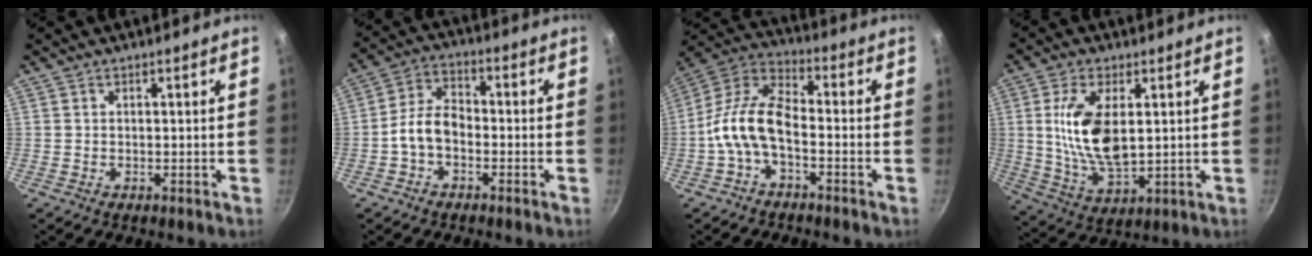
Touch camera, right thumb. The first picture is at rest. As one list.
[{"total": 7.4, "force": [-2.0, 4.9, 5.2], "torque": [-0.092, 0.032, -0.049]}, {"total": 11.7, "force": [-2.8, 6.1, 9.7], "torque": [-0.196, 0.044, -0.065]}, {"total": 13.4, "force": [2.2, 6.5, 11.5], "torque": [-0.220, -0.018, 0.052]}]